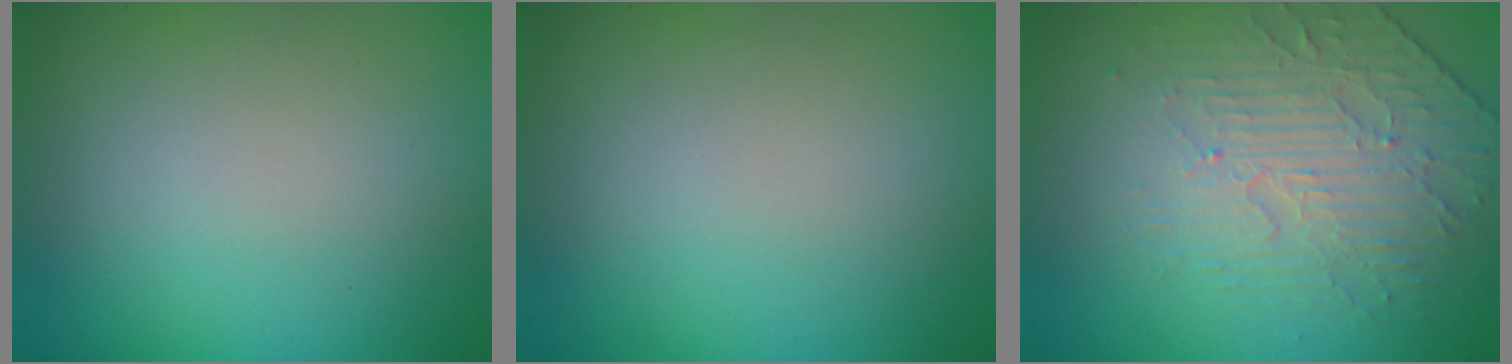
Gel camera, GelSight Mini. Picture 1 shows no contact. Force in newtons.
{"total": 0.0}
{"total": 4.4, "press": 3.4, "slide": 2.7}